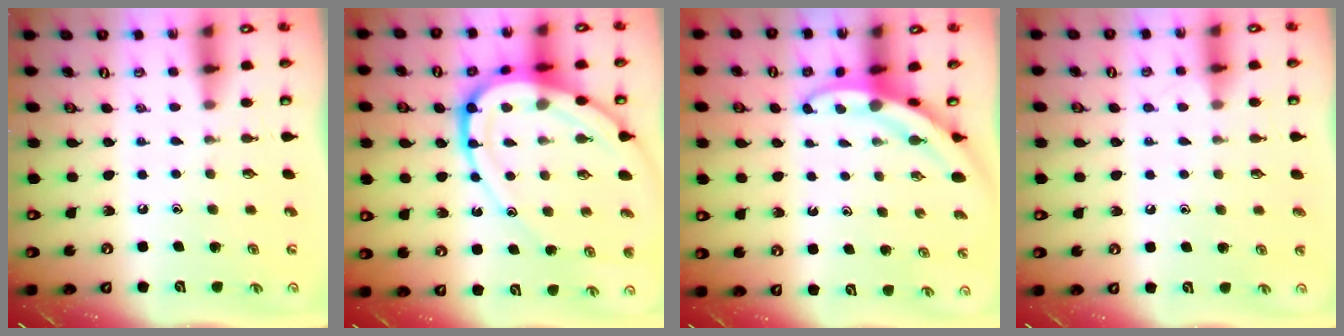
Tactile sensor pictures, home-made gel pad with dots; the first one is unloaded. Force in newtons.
{"total": 19.1, "press": 19.0, "slide": 2.0}
{"total": 3.6, "press": 3.6, "slide": 0.4}
{"total": 3.0, "press": 3.0, "slide": 0.3}